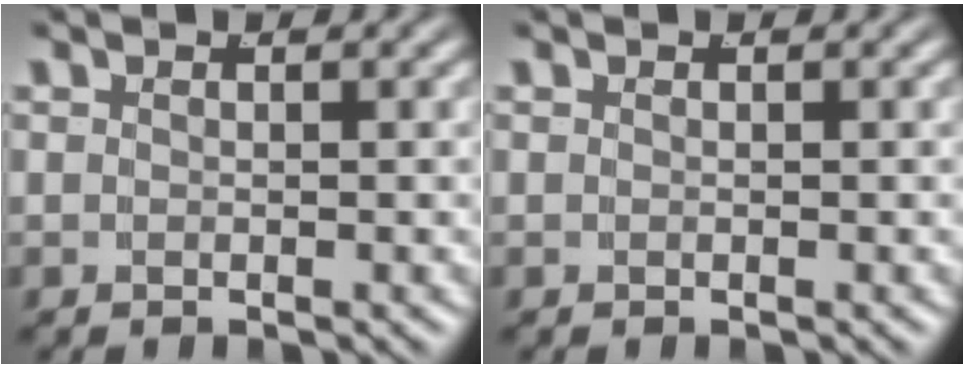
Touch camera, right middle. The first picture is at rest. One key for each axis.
{"total": 0.0}